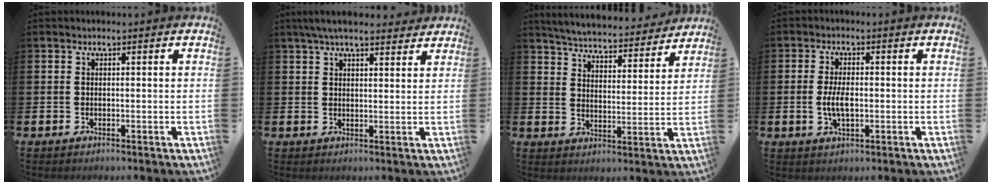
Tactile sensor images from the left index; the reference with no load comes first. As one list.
[{"total": 5.1, "force": [4.6, 1.1, 2.0], "torque": [-0.049, -0.009, 0.085]}, {"total": 5.2, "force": [5.1, 0.7, 0.8], "torque": [-0.043, -0.038, 0.086]}, {"total": 4.1, "force": [-0.4, 1.8, 3.7], "torque": [-0.067, -0.003, -0.012]}]